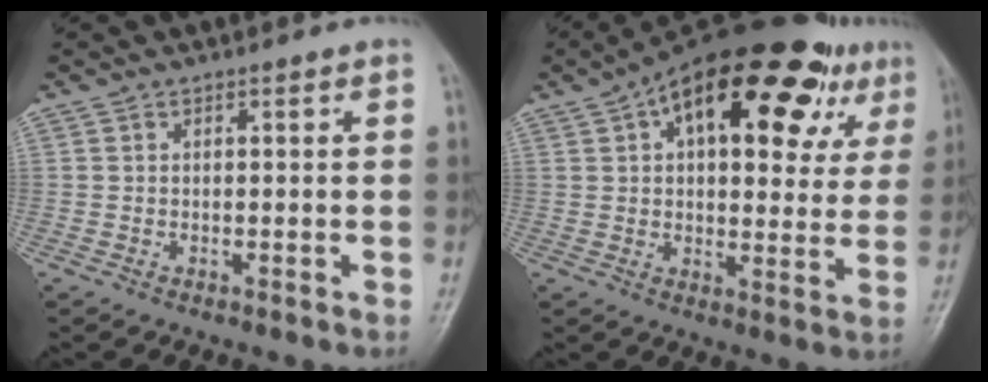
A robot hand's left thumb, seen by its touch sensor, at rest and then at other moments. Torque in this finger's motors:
{"motor_torque": [1.43, 1.43, 1.82, -0.95, 0.25]}